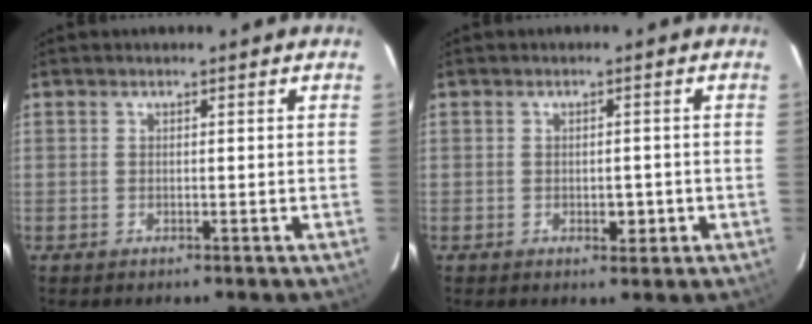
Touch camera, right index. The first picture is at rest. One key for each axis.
{"total": 2.3, "fx": -0.7, "fy": 1.2, "fz": 1.9, "tx": -0.027, "ty": 0.001, "tz": -0.002}